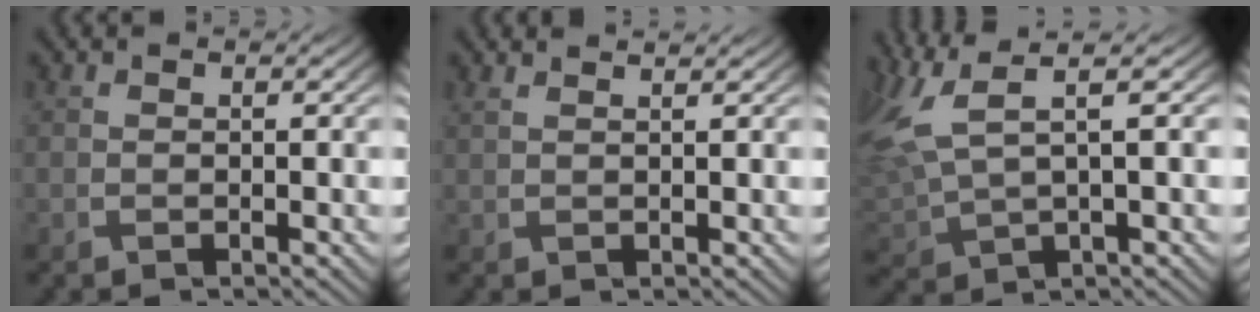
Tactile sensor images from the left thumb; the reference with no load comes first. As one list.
[{"total": 2.0, "force": [1.7, 0.4, 1.0], "torque": [-0.023, 0.002, 0.024]}, {"total": 9.8, "force": [4.5, 3.3, 8.0], "torque": [-0.211, 0.018, 0.093]}]